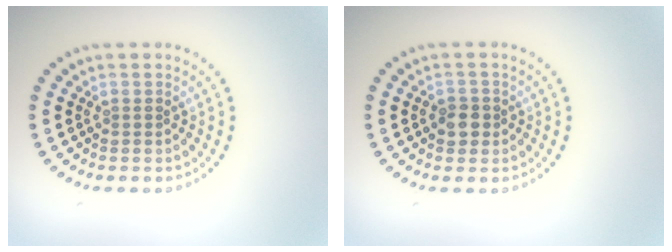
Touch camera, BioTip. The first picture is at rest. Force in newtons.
{"total": 1.7, "press": 1.6, "slide": 0.5}